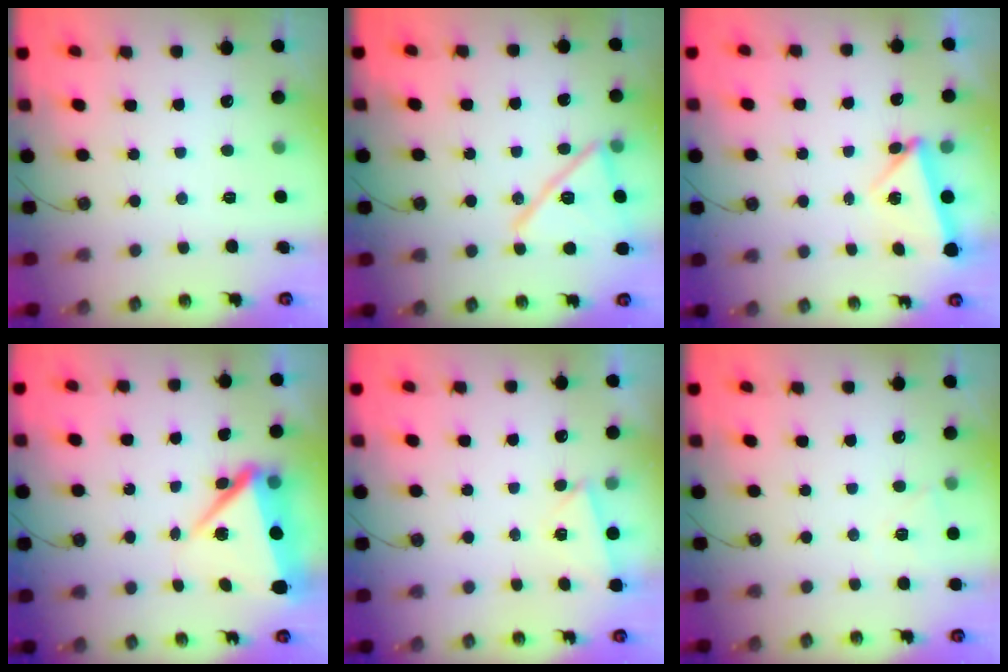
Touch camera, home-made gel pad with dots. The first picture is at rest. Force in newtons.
{"total": 16.3, "press": 16.3, "slide": 0.3}
{"total": 5.6, "press": 5.3, "slide": 1.6}
{"total": 12.3, "press": 6.8, "slide": 10.2}
{"total": 2.5, "press": 2.1, "slide": 1.5}
{"total": 5.9, "press": 5.9, "slide": 0.3}